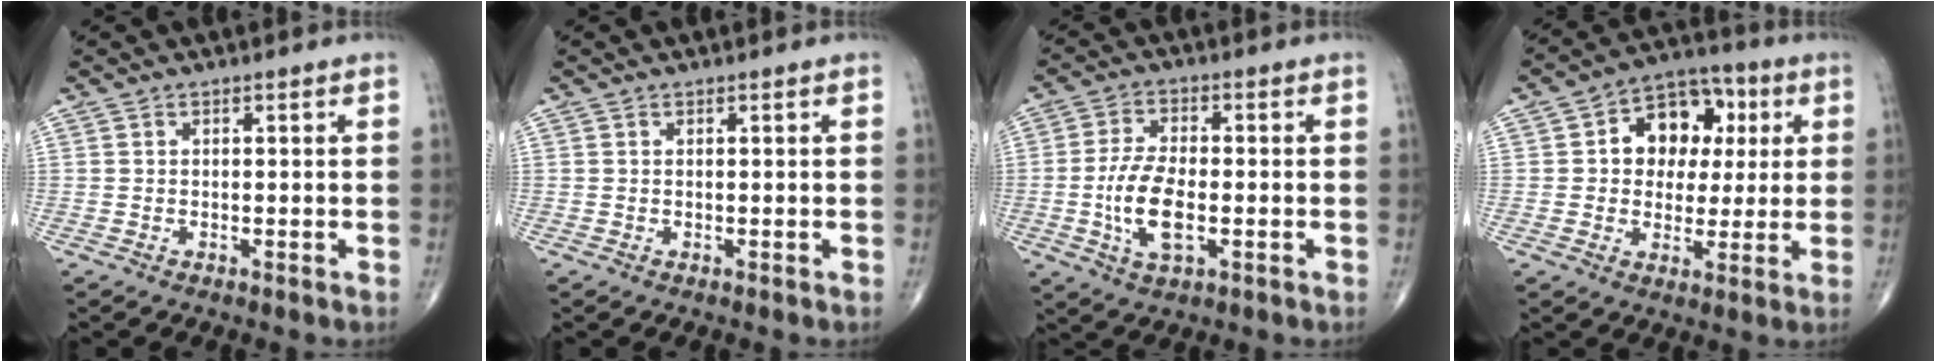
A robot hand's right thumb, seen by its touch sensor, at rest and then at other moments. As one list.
[{"total": 0.0}, {"total": 9.4, "force": [-1.8, 4.3, 8.2], "torque": [-0.163, 0.005, -0.034]}, {"total": 12.7, "force": [2.6, 9.5, 7.9], "torque": [-0.062, 0.013, 0.033]}]